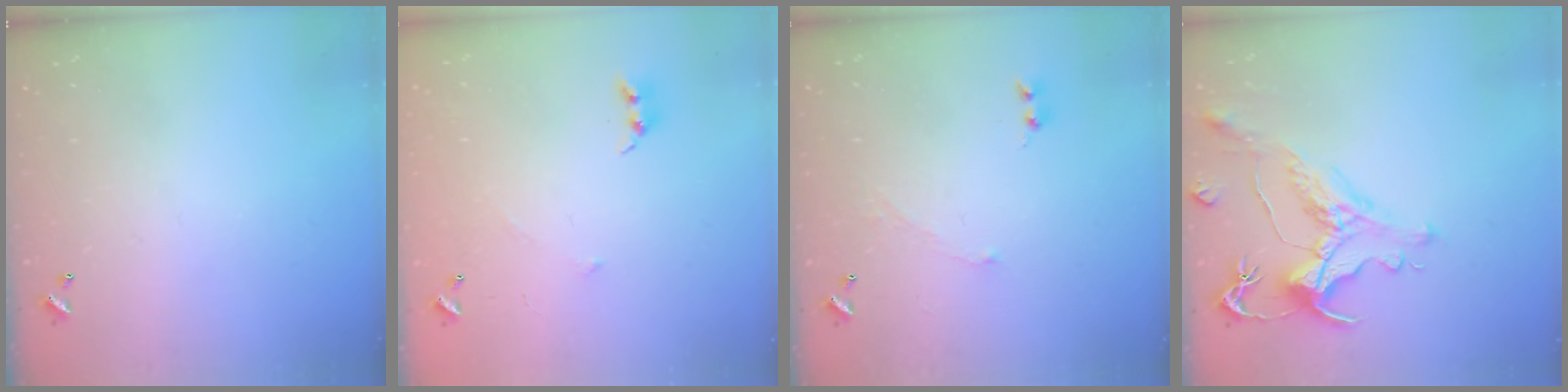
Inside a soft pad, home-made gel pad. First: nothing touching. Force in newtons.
{"total": 4.8, "press": 4.7, "slide": 0.8}
{"total": 2.1, "press": 2.0, "slide": 0.7}
{"total": 1.3, "press": 0.1, "slide": 1.3}